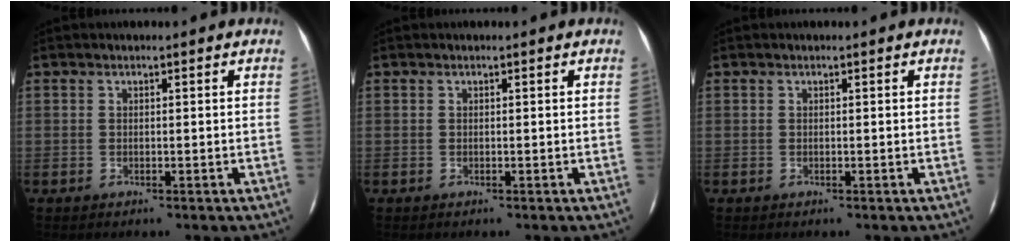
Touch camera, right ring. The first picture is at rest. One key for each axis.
{"total": 0.0}
{"total": 0.0}